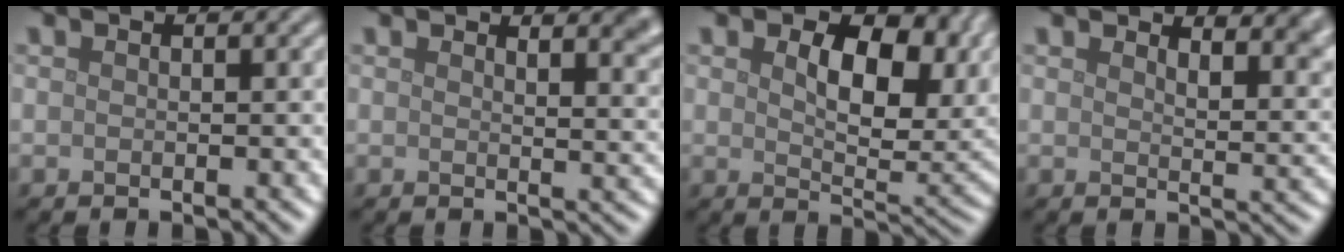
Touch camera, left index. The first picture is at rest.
{"total": 3.7, "force": [2.6, 1.4, 2.3], "torque": [-0.013, 0.003, 0.034]}
{"total": 9.4, "force": [2.4, 5.1, 7.5], "torque": [-0.120, -0.007, 0.042]}
{"total": 5.5, "force": [4.2, 2.0, 3.0], "torque": [-0.030, 0.004, 0.053]}